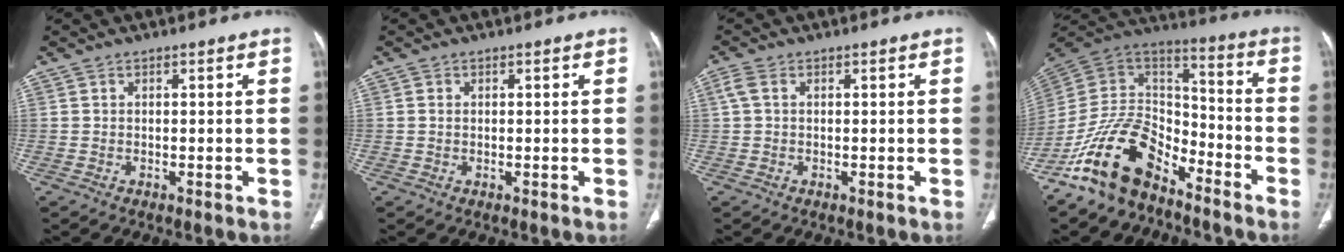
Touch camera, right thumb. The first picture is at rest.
{"total": 0.5, "force": [0.1, 0.4, 0.3], "torque": [-0.006, 0.001, 0.002]}
{"total": 2.4, "force": [0.7, 1.4, 1.7], "torque": [-0.051, 0.014, 0.018]}
{"total": 17.3, "force": [-11.6, 9.4, 8.6], "torque": [-0.132, 0.097, -0.225]}